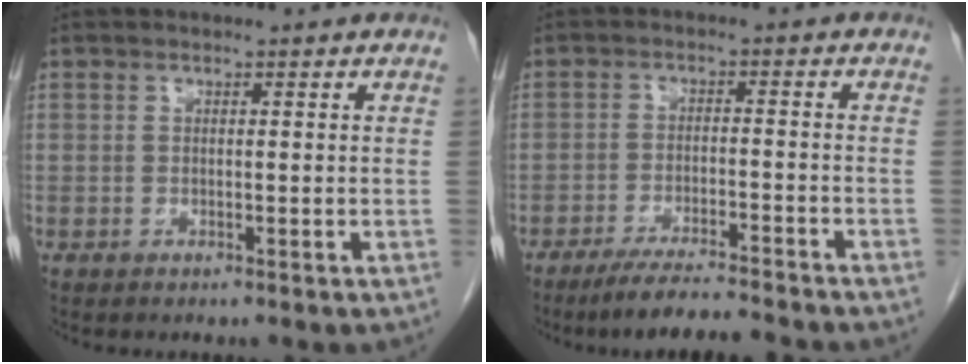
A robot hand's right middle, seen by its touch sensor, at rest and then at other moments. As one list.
[{"total": 9.1, "force": [-8.1, -0.2, 4.2], "torque": [-0.055, -0.019, -0.129]}]